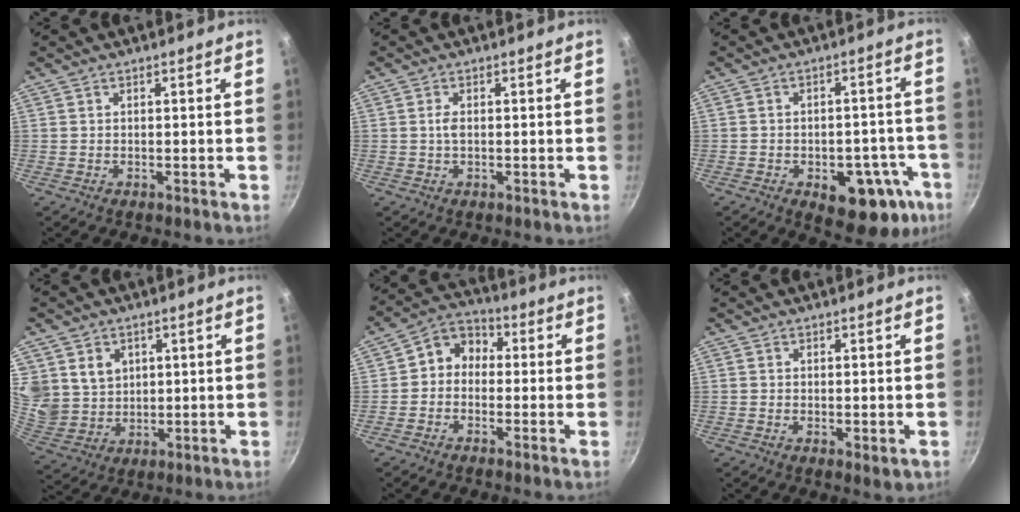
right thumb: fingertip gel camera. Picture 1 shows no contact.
{"total": 1.4, "force": [0.0, 0.7, 1.2], "torque": [-0.023, 0.003, -0.002]}
{"total": 15.1, "force": [-6.3, 8.5, 10.8], "torque": [-0.078, 0.025, -0.076]}
{"total": 11.4, "force": [3.9, 9.7, 4.6], "torque": [-0.072, -0.021, 0.089]}
{"total": 6.7, "force": [-0.4, 5.7, 3.5], "torque": [-0.027, 0.026, -0.031]}
{"total": 1.9, "force": [0.1, 1.0, 1.6], "torque": [-0.025, -0.008, 0.001]}